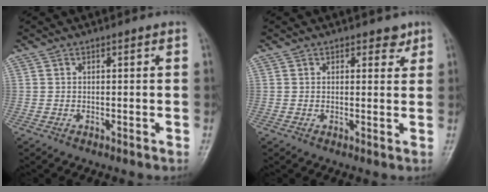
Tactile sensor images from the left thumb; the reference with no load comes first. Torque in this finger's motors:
{"motor_torque": [-0.15, -0.03, -0.29, 0.07, 0.05]}